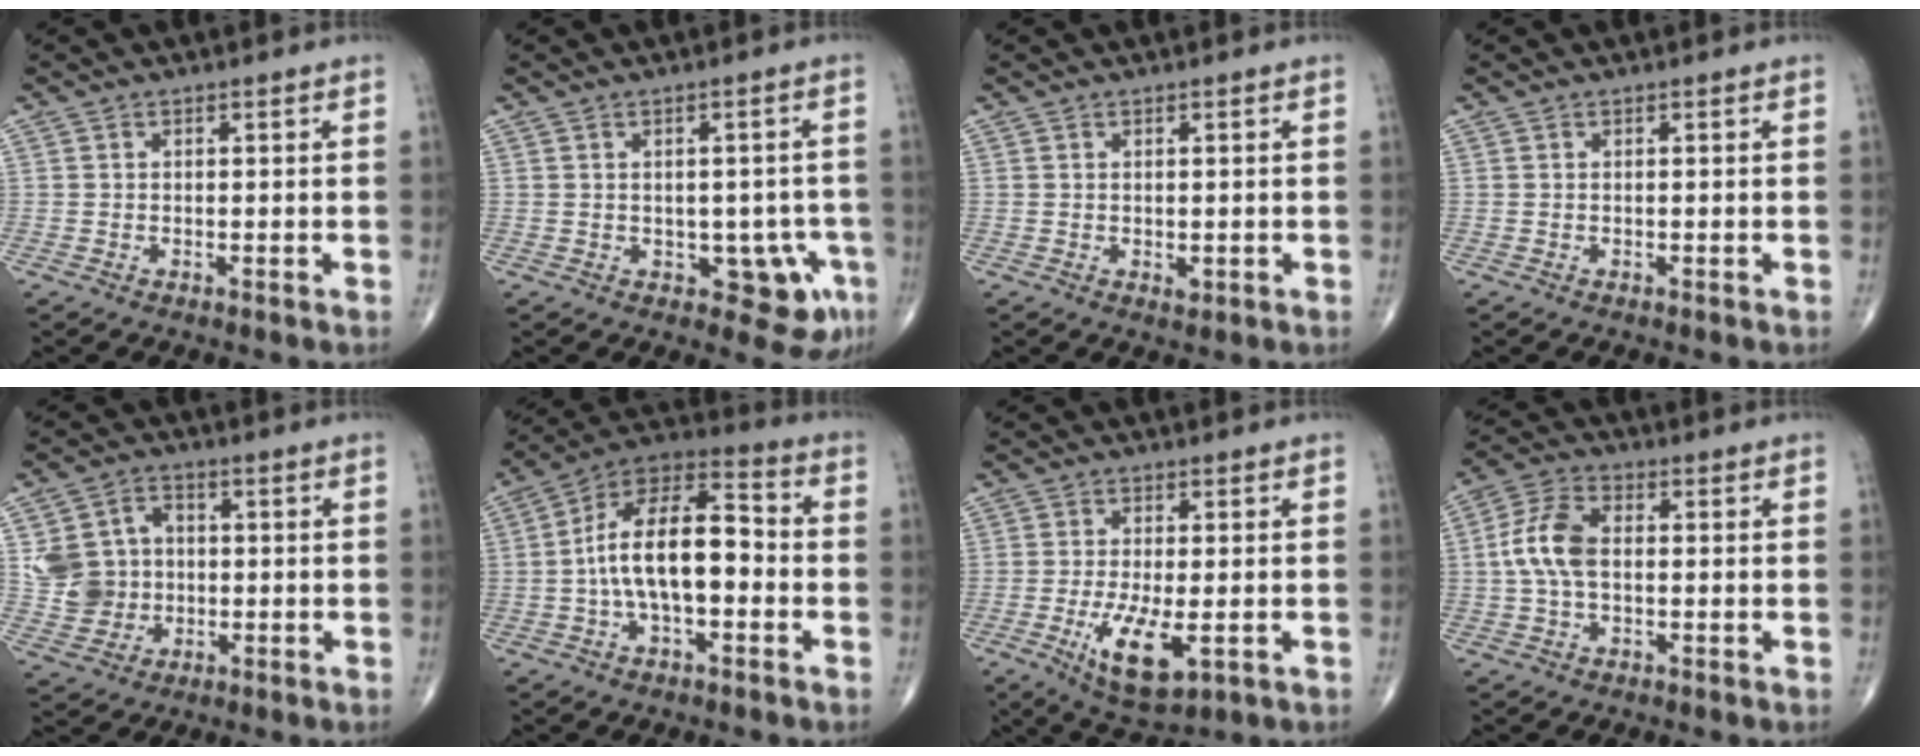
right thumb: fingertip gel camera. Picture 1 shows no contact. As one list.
[{"total": 7.0, "force": [-2.2, 4.0, 5.3], "torque": [-0.033, 0.007, -0.018]}, {"total": 1.1, "force": [-0.1, 0.7, 0.9], "torque": [-0.009, -0.003, 0.000]}, {"total": 0.0}, {"total": 9.5, "force": [0.3, 8.6, 4.1], "torque": [-0.049, 0.009, 0.007]}, {"total": 16.4, "force": [-1.6, 8.0, 14.2], "torque": [-0.238, 0.048, -0.040]}, {"total": 9.4, "force": [-2.7, 3.5, 8.3], "torque": [-0.148, -0.020, -0.038]}, {"total": 8.3, "force": [0.0, 4.8, 6.8], "torque": [-0.146, 0.021, -0.006]}]